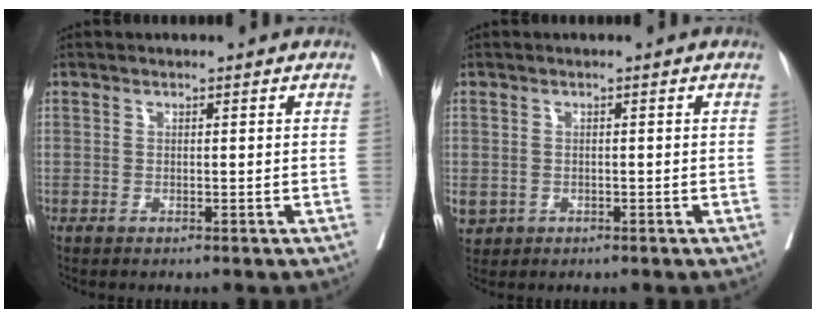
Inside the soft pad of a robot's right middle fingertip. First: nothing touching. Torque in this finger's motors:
{"motor_torque": [0.09, -0.15, 0.26, 0.06]}